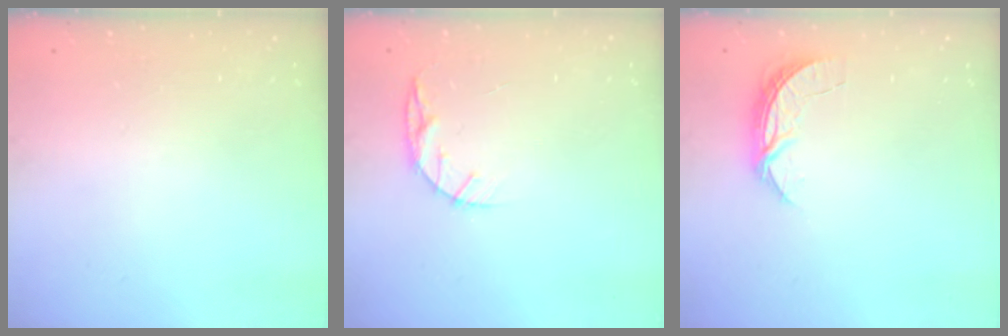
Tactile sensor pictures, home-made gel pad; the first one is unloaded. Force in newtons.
{"total": 5.8, "press": 5.8, "slide": 0.6}
{"total": 5.6, "press": 5.6, "slide": 0.5}